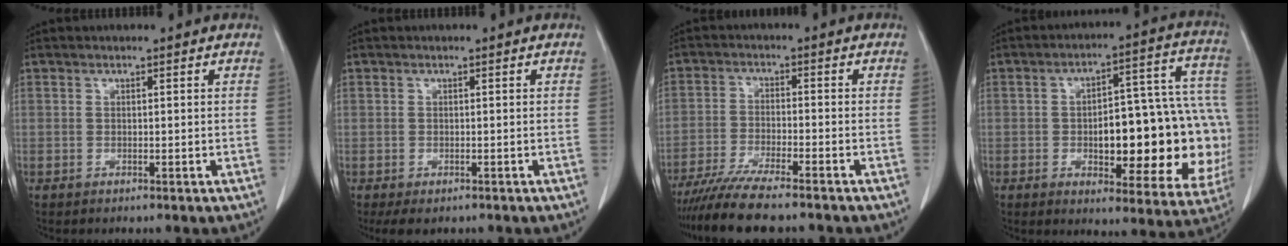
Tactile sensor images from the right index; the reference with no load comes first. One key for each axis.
{"total": 2.8, "fx": -1.8, "fy": 1.9, "fz": 1.1, "tx": -0.013, "ty": -0.002, "tz": -0.022}
{"total": 10.0, "fx": -8.6, "fy": 0.4, "fz": 5.2, "tx": -0.082, "ty": -0.026, "tz": -0.141}
{"total": 23.5, "fx": -2.9, "fy": 8.2, "fz": 21.9, "tx": -0.199, "ty": 0.045, "tz": -0.014}